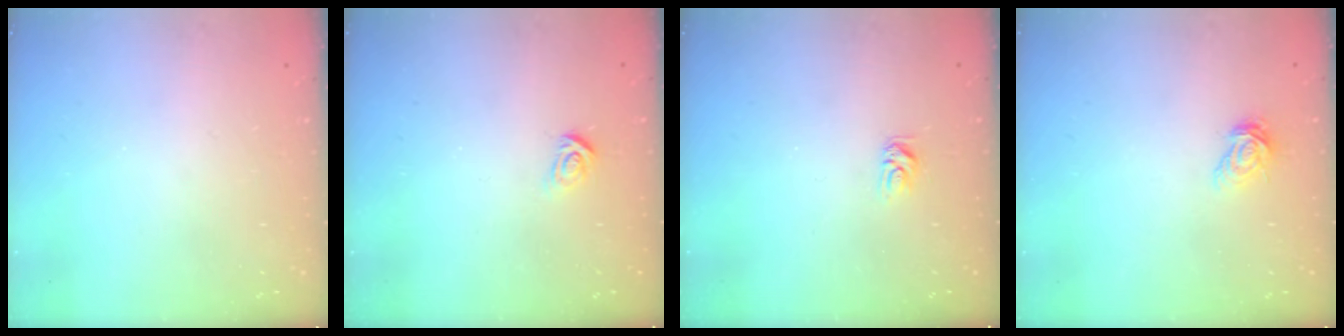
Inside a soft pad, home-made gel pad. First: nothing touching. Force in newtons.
{"total": 3.2, "press": 3.2, "slide": 0.2}
{"total": 3.6, "press": 3.5, "slide": 0.4}
{"total": 6.8, "press": 6.8, "slide": 0.8}